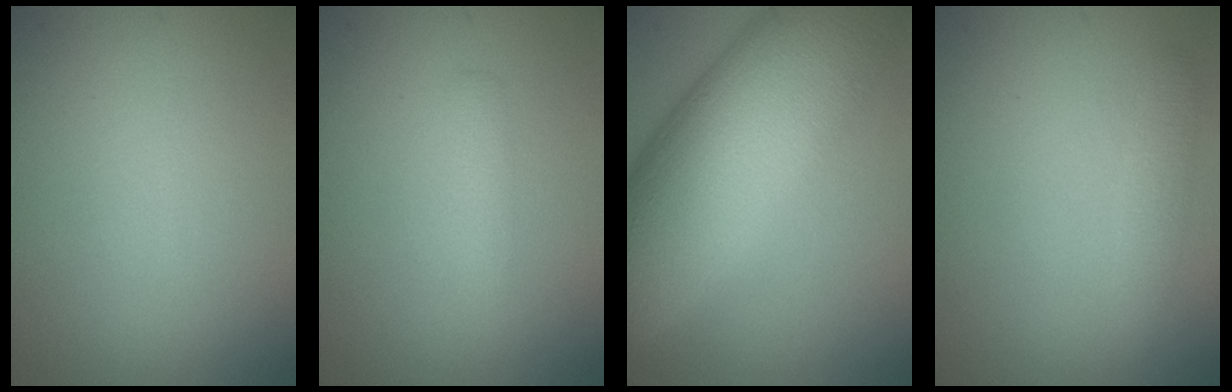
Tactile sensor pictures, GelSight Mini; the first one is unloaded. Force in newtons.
{"total": 1.5, "press": 1.5, "slide": 0.0}
{"total": 15.1, "press": 15.1, "slide": 0.4}
{"total": 1.7, "press": 1.7, "slide": 0.0}